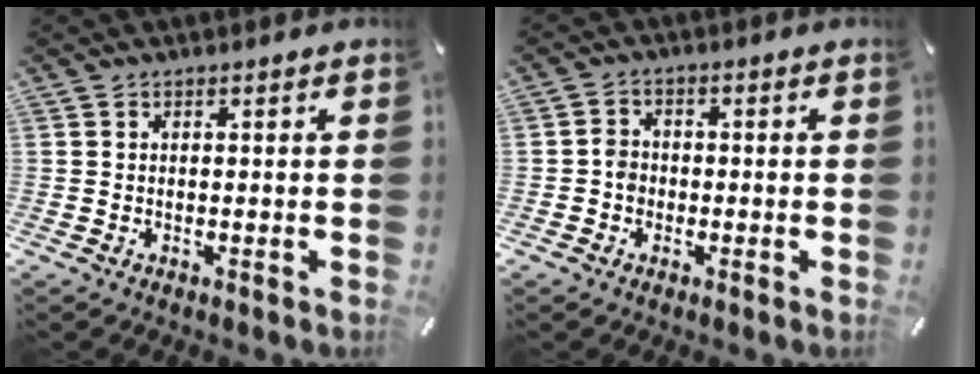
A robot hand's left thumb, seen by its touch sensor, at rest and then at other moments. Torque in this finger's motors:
{"motor_torque": [0.12, 0.08, -0.01, -0.03, 0.00]}